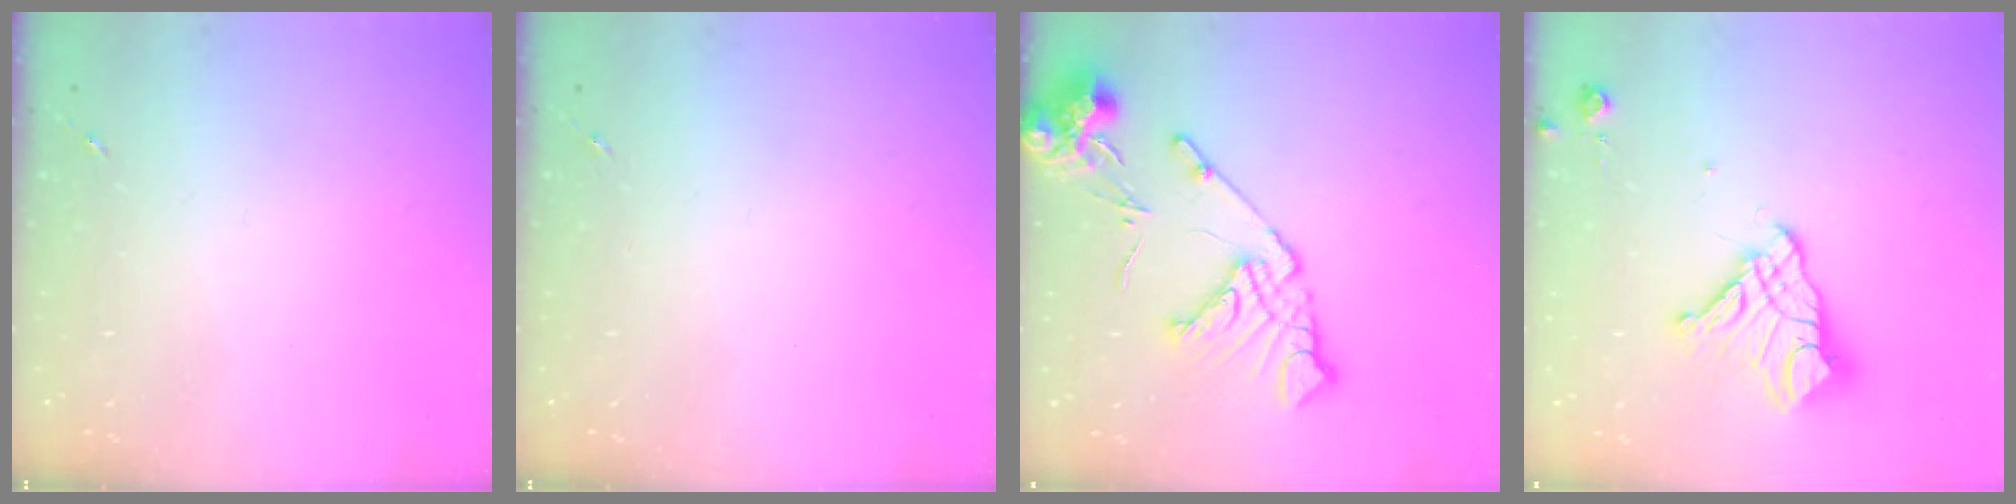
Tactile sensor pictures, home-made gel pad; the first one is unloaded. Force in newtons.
{"total": 0.0}
{"total": 15.5, "press": 15.4, "slide": 2.0}
{"total": 14.6, "press": 14.5, "slide": 1.4}